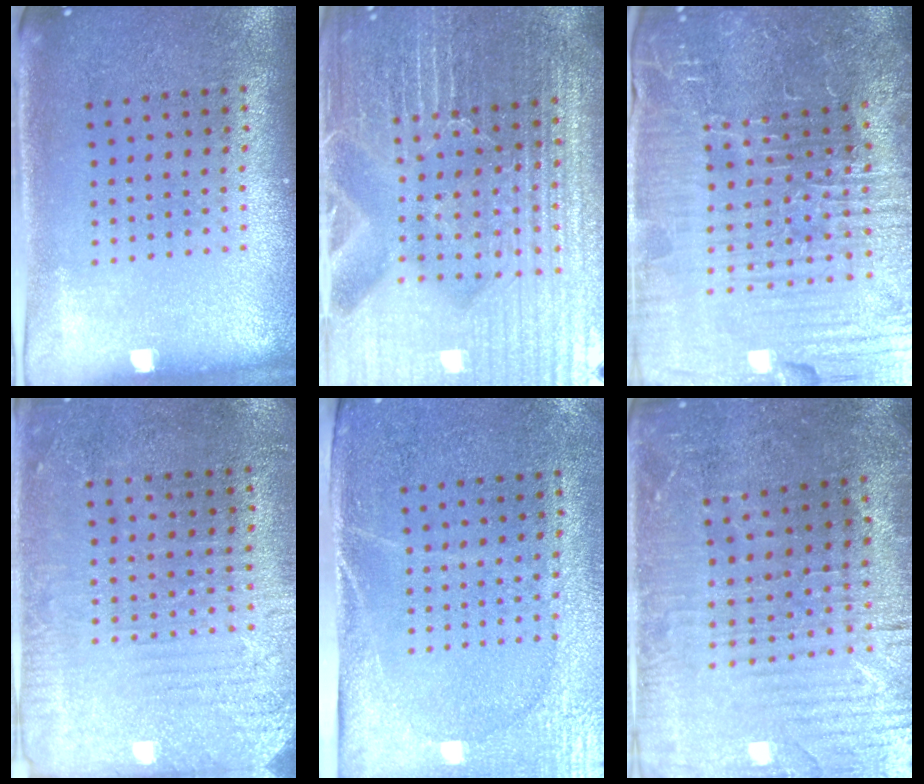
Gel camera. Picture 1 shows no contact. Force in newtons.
{"total": 6.3, "press": 5.6, "slide": 2.8}
{"total": 7.1, "press": 6.5, "slide": 3.0}
{"total": 2.8, "press": 2.6, "slide": 1.2}
{"total": 2.9, "press": 2.5, "slide": 1.4}
{"total": 2.2, "press": 2.2, "slide": 0.5}